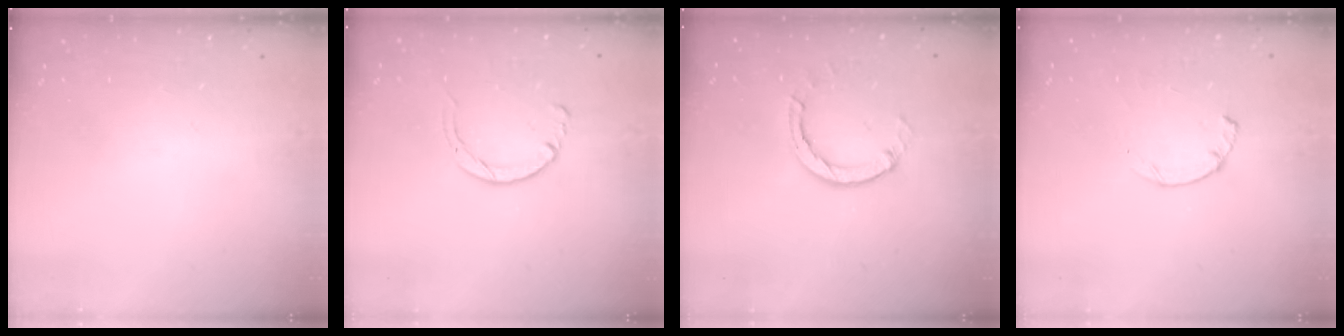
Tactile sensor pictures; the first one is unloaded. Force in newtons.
{"total": 2.9, "press": 2.8, "slide": 0.4}
{"total": 3.5, "press": 3.5, "slide": 0.4}
{"total": 2.3, "press": 2.3, "slide": 0.4}